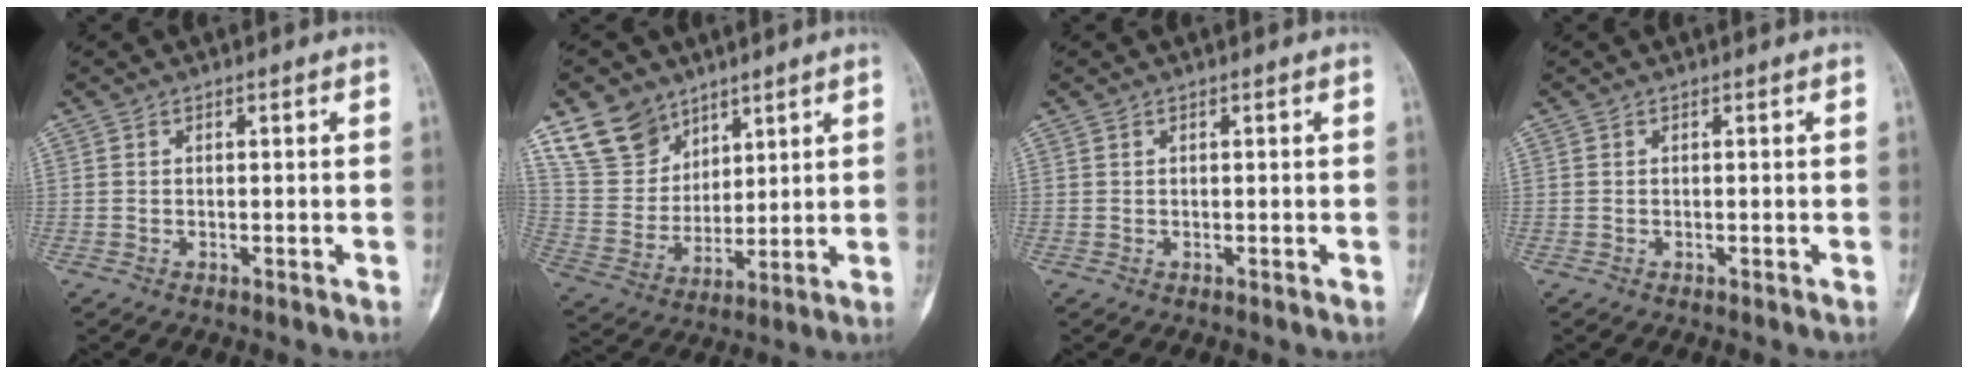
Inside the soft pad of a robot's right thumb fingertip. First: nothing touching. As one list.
[{"total": 12.2, "force": [8.4, 8.4, 3.1], "torque": [-0.033, -0.043, 0.178]}, {"total": 0.0}, {"total": 0.0}]